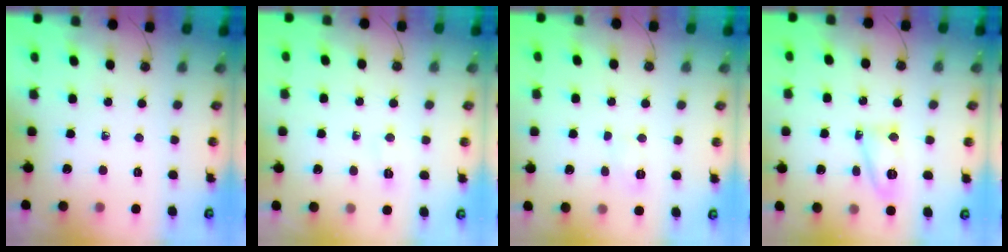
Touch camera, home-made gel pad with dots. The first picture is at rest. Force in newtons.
{"total": 3.9, "press": 3.8, "slide": 0.6}
{"total": 3.9, "press": 3.9, "slide": 0.4}
{"total": 10.3, "press": 10.3, "slide": 0.8}